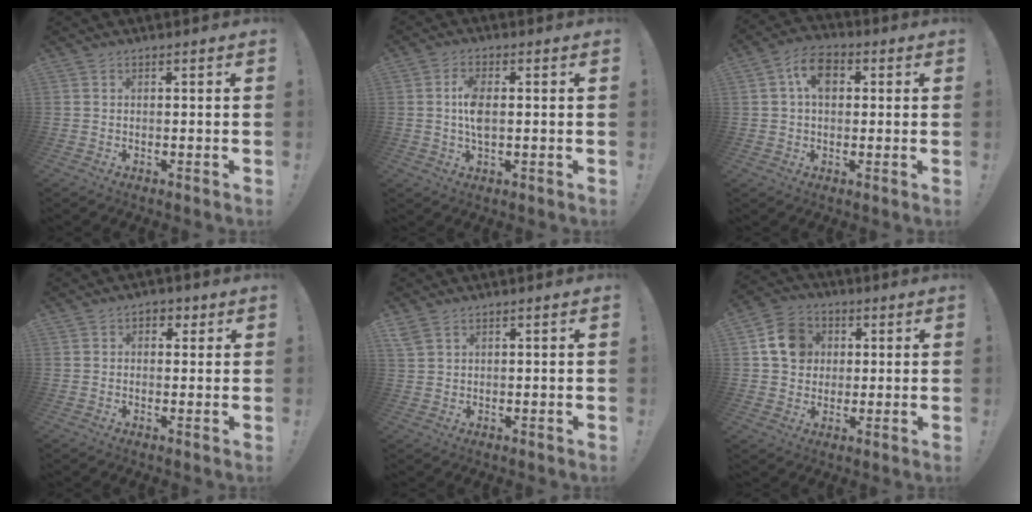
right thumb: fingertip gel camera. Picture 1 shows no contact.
{"total": 6.4, "force": [0.2, 2.9, 5.6], "torque": [-0.107, 0.000, 0.000]}
{"total": 8.7, "force": [2.2, 6.0, 5.9], "torque": [-0.093, 0.013, 0.043]}
{"total": 3.3, "force": [0.8, 2.7, 1.8], "torque": [-0.019, 0.004, 0.011]}
{"total": 2.9, "force": [1.9, 1.6, 1.5], "torque": [-0.029, -0.005, 0.038]}
{"total": 10.8, "force": [2.8, 9.5, 4.4], "torque": [-0.060, 0.003, 0.059]}